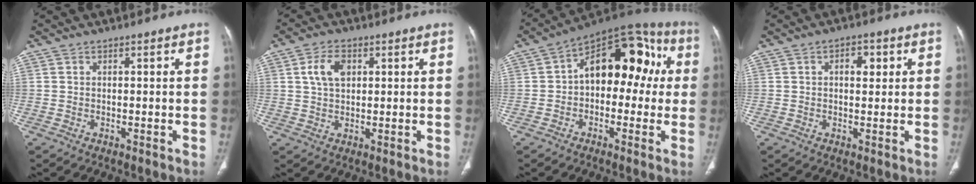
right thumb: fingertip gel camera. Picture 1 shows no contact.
{"total": 5.7, "force": [1.8, 3.6, 4.1], "torque": [-0.073, 0.002, 0.033]}
{"total": 17.3, "force": [1.8, 10.8, 13.4], "torque": [-0.130, 0.053, 0.013]}
{"total": 4.0, "force": [1.2, 2.3, 3.0], "torque": [-0.032, 0.000, 0.015]}